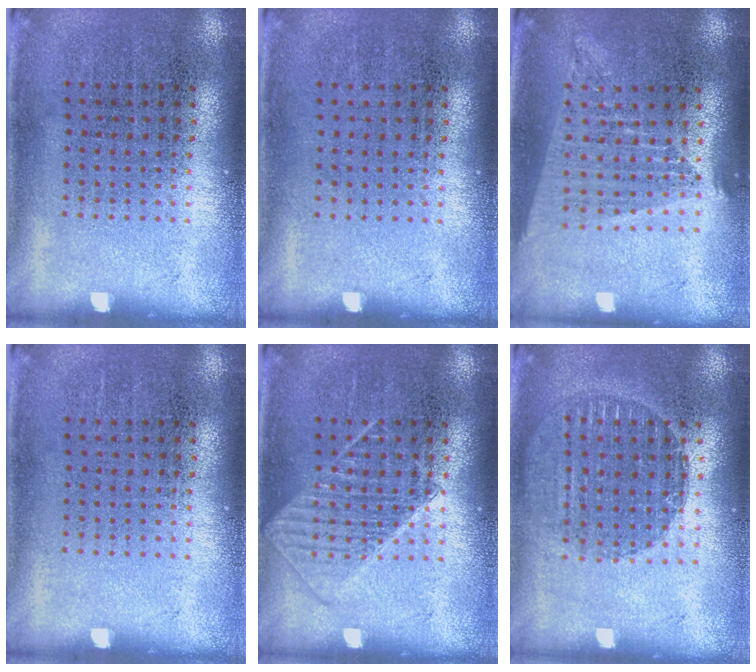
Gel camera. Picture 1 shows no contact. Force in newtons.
{"total": 0.0}
{"total": 1.8, "press": 1.6, "slide": 0.8}
{"total": 0.0}
{"total": 1.8, "press": 1.8, "slide": 0.4}
{"total": 1.6, "press": 1.5, "slide": 0.7}